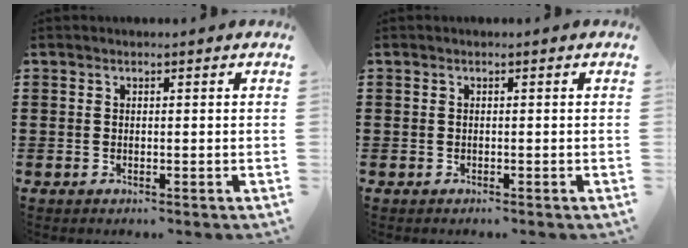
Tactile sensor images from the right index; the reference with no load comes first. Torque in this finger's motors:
{"motor_torque": [1.05, 1.08, -0.02, -0.01]}